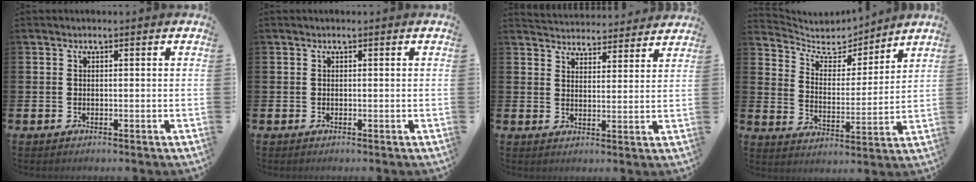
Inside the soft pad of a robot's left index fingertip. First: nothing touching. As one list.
[{"total": 0.0}, {"total": 4.6, "force": [4.5, 0.7, -0.2], "torque": [-0.001, -0.037, 0.079]}, {"total": 5.8, "force": [5.3, 2.2, 0.6], "torque": [-0.054, -0.043, 0.090]}]